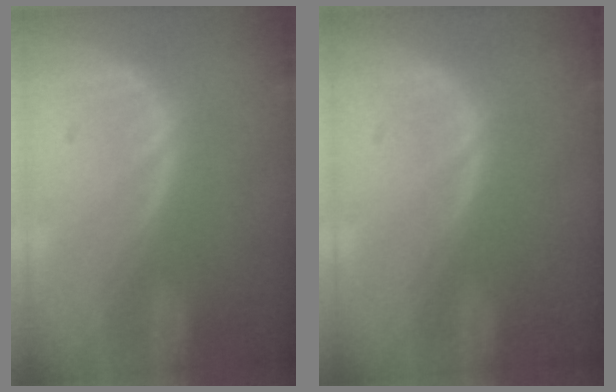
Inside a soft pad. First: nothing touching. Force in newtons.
{"total": 0.0}